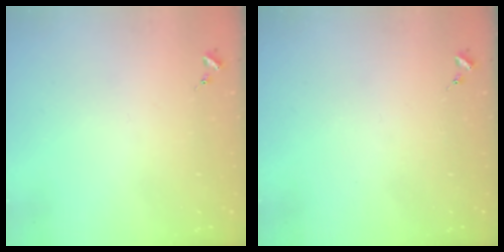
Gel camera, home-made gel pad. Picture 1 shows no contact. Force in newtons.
{"total": 0.0}